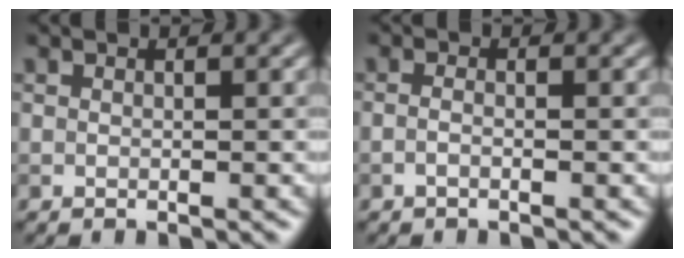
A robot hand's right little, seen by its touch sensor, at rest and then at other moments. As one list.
[{"total": 0.8, "force": [-0.5, 0.2, 0.7], "torque": [-0.015, -0.002, -0.011]}]